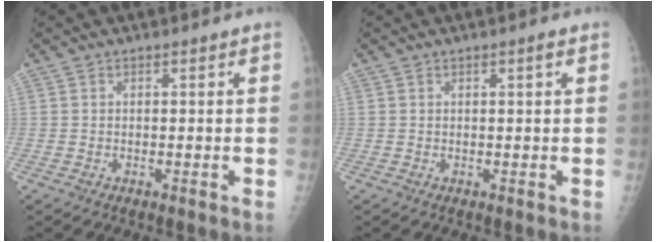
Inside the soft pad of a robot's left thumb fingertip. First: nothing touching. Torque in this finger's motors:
{"motor_torque": [-0.17, -0.03, -0.18, -0.01, -0.02]}